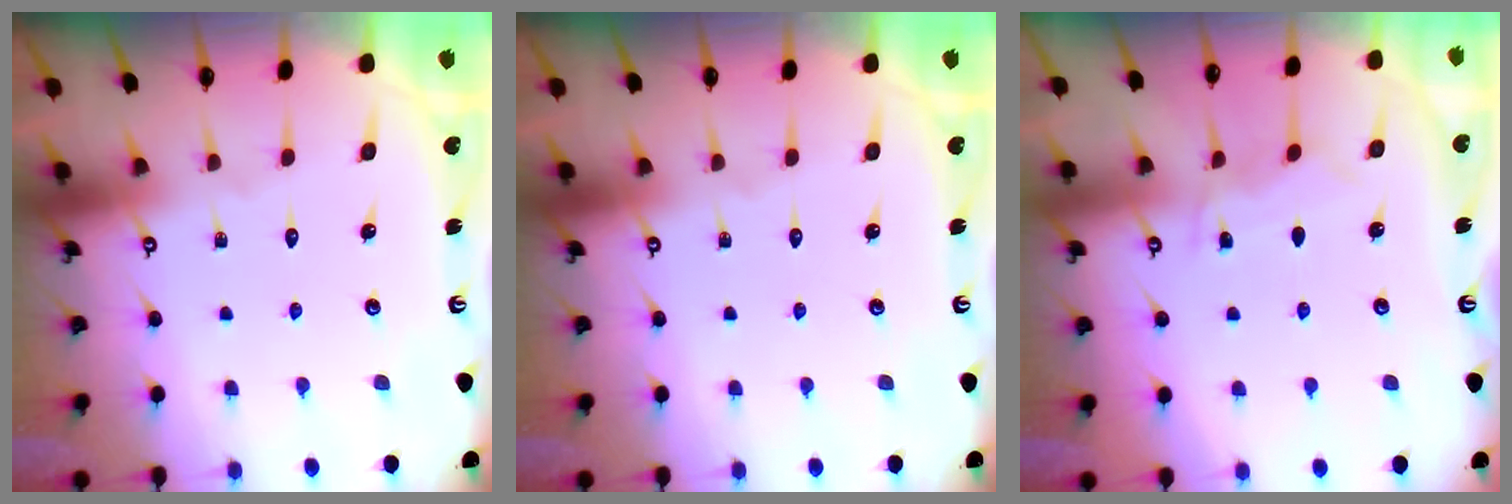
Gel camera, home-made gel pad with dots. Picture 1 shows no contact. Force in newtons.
{"total": 0.0}
{"total": 5.1, "press": 5.1, "slide": 0.8}